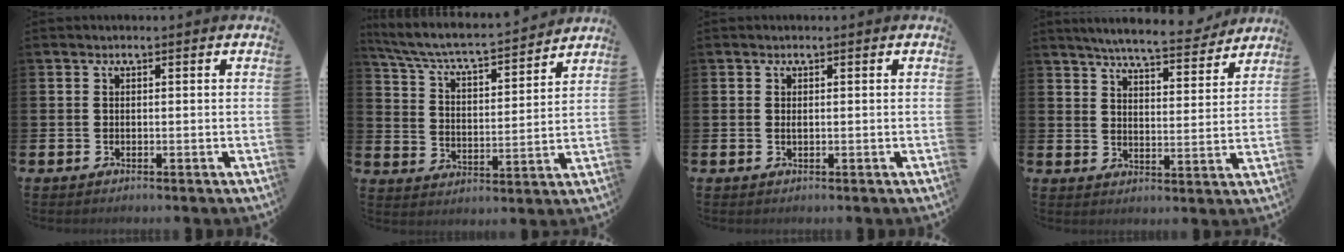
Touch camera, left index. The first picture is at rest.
{"total": 6.4, "force": [5.9, 0.7, 2.2], "torque": [-0.077, -0.047, 0.098]}
{"total": 0.5, "force": [0.2, 0.1, 0.5], "torque": [-0.008, -0.001, 0.003]}
{"total": 6.6, "force": [6.3, 0.4, 2.0], "torque": [-0.047, -0.040, 0.107]}